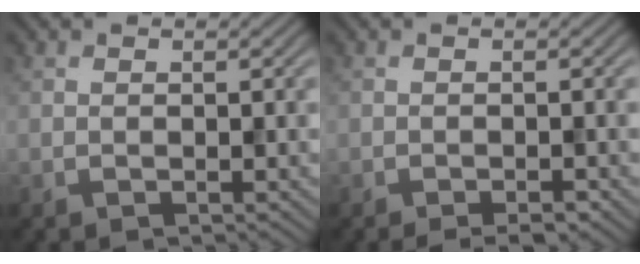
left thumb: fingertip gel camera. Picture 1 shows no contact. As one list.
[{"total": 2.0, "force": [-1.5, 0.4, 1.2], "torque": [-0.015, 0.001, -0.020]}]